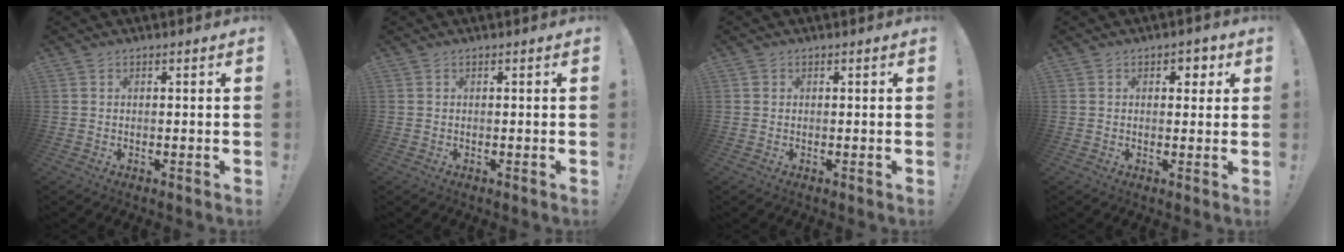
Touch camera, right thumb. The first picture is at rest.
{"total": 0.0}
{"total": 0.6, "force": [0.3, 0.5, 0.0], "torque": [-0.004, 0.004, 0.006]}
{"total": 2.8, "force": [0.9, 2.2, 1.4], "torque": [-0.009, 0.000, 0.008]}